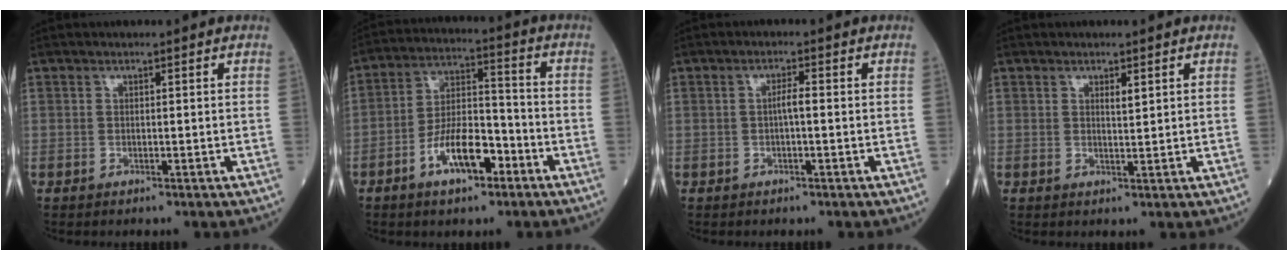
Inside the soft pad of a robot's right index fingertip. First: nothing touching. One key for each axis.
{"total": 9.9, "fx": -4.9, "fy": 3.6, "fz": 7.8, "tx": -0.151, "ty": 0.011, "tz": -0.088}
{"total": 1.8, "fx": -0.2, "fy": 0.2, "fz": 1.8, "tx": -0.032, "ty": 0.004, "tz": -0.004}
{"total": 1.4, "fx": 0.7, "fy": 0.2, "fz": 1.1, "tx": -0.020, "ty": -0.002, "tz": 0.012}